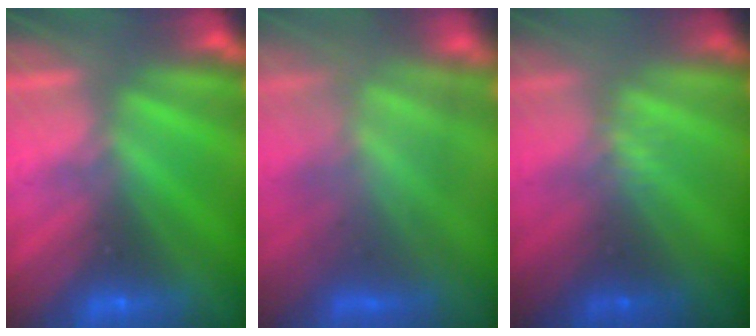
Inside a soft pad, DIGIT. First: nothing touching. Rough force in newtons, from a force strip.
{"total": 4.1}
{"total": 2.3}